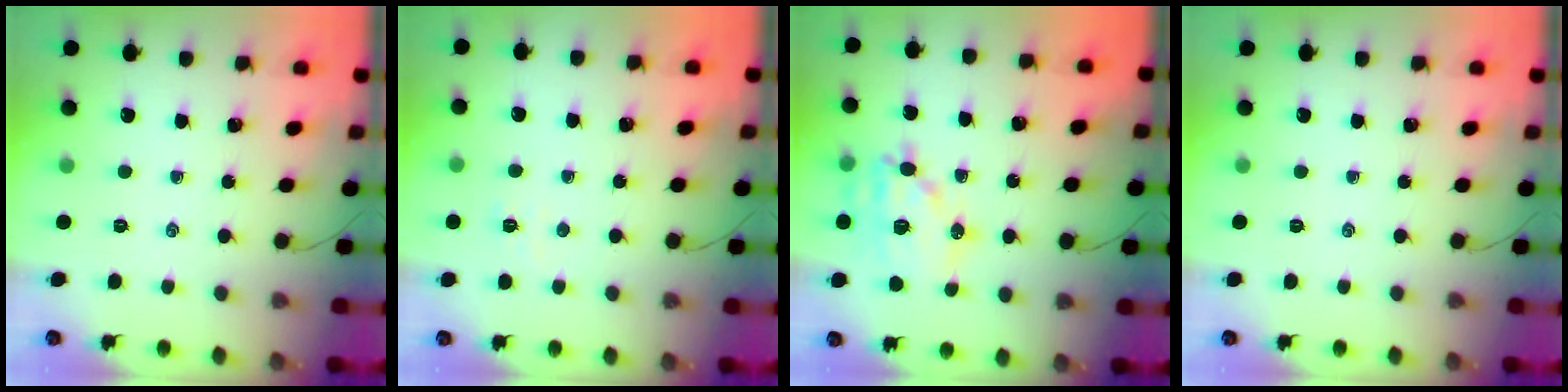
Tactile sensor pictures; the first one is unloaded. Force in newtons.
{"total": 2.3, "press": 2.2, "slide": 0.7}
{"total": 15.9, "press": 15.6, "slide": 3.0}
{"total": 0.0}